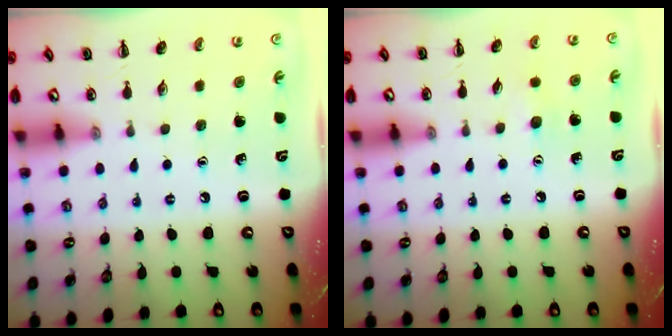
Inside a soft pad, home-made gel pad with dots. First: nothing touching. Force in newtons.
{"total": 4.6, "press": 4.4, "slide": 1.1}